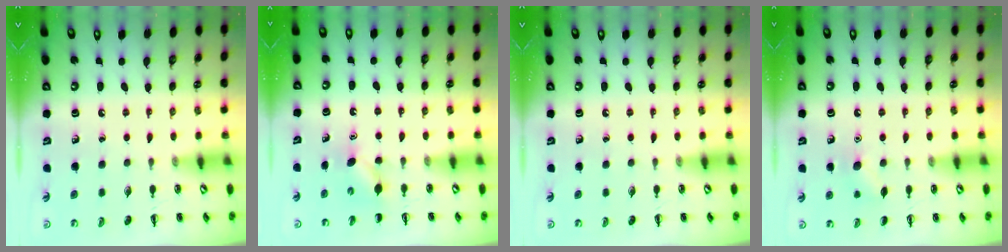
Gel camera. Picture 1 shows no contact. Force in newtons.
{"total": 3.5, "press": 3.3, "slide": 1.0}
{"total": 0.0}
{"total": 6.1, "press": 5.9, "slide": 1.6}